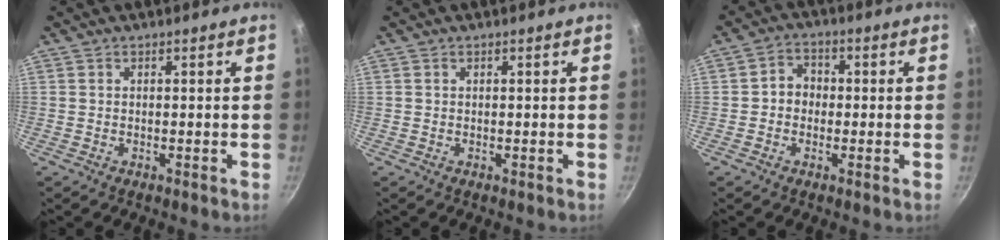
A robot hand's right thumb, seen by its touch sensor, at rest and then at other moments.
{"total": 0.0}
{"total": 4.4, "force": [-0.4, 3.8, 2.1], "torque": [-0.005, 0.013, -0.015]}